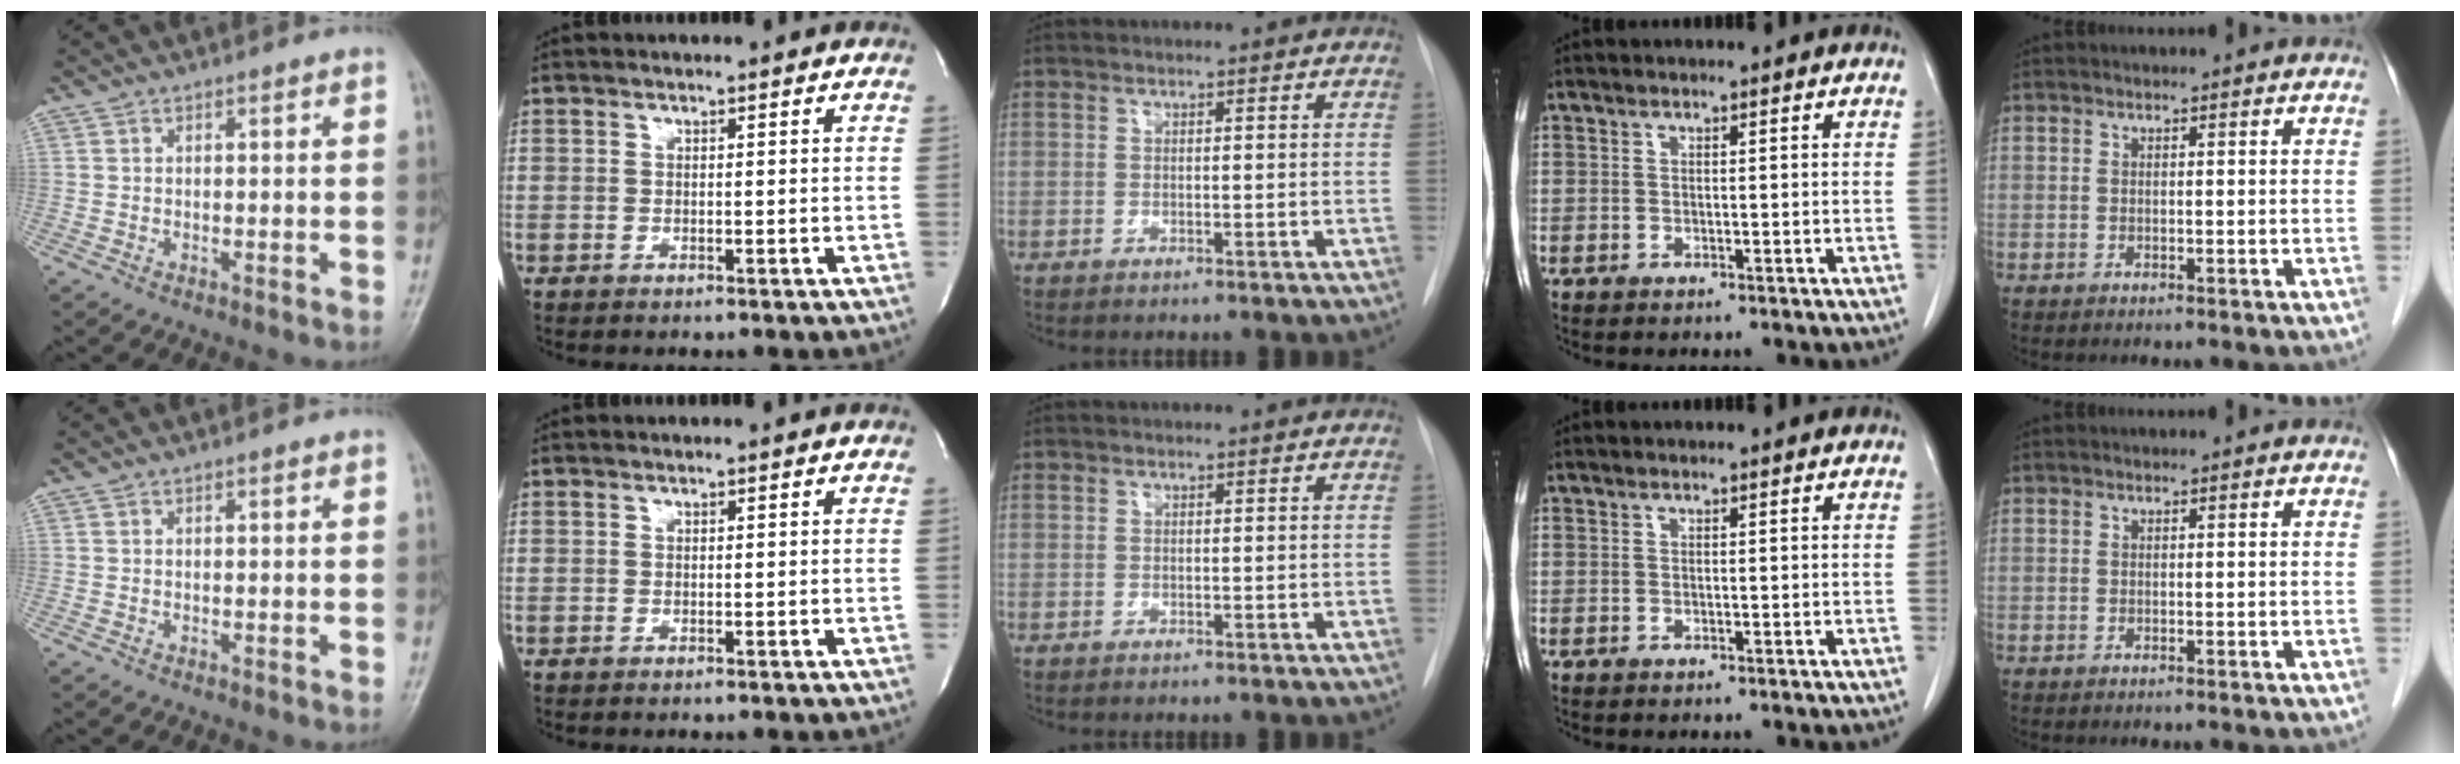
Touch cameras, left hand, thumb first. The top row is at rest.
{}